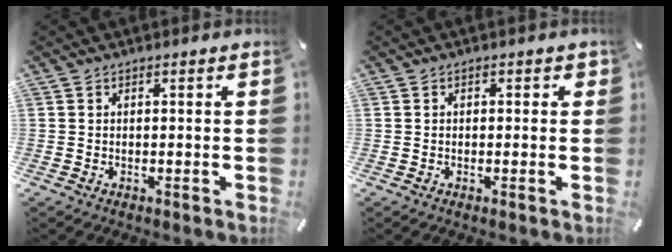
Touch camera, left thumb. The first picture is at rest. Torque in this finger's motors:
{"motor_torque": [-0.08, -0.39, 0.01, 0.18, -0.01]}